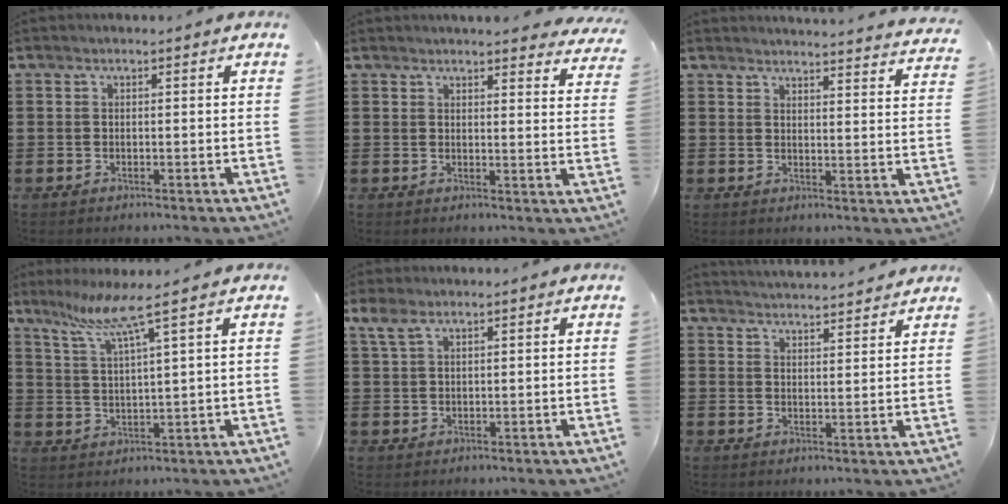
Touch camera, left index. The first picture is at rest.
{"total": 3.5, "force": [3.5, 0.1, 0.6], "torque": [-0.017, -0.016, 0.063]}
{"total": 3.5, "force": [3.5, -0.6, 0.2], "torque": [-0.009, -0.027, 0.060]}
{"total": 6.8, "force": [4.5, -0.6, 5.1], "torque": [-0.114, -0.016, 0.074]}
{"total": 3.0, "force": [1.7, 1.3, 2.1], "torque": [-0.048, 0.004, 0.030]}
{"total": 3.6, "force": [3.5, -0.4, -0.1], "torque": [-0.010, -0.021, 0.063]}